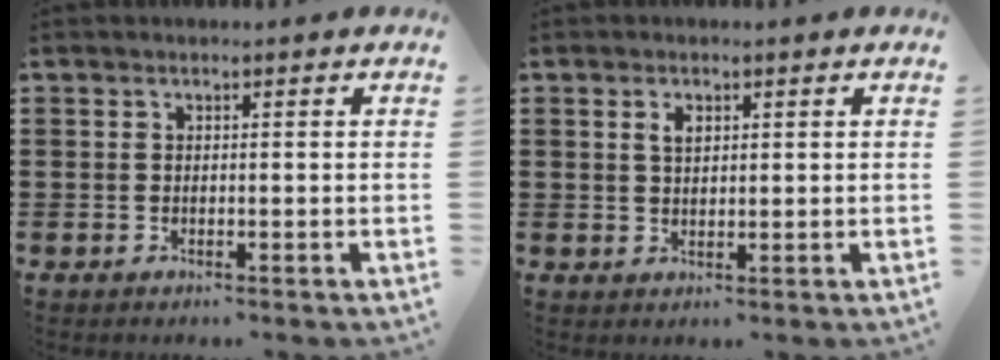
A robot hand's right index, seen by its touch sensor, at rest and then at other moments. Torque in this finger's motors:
{"motor_torque": [0.24, 0.21, 0.10, 0.07]}